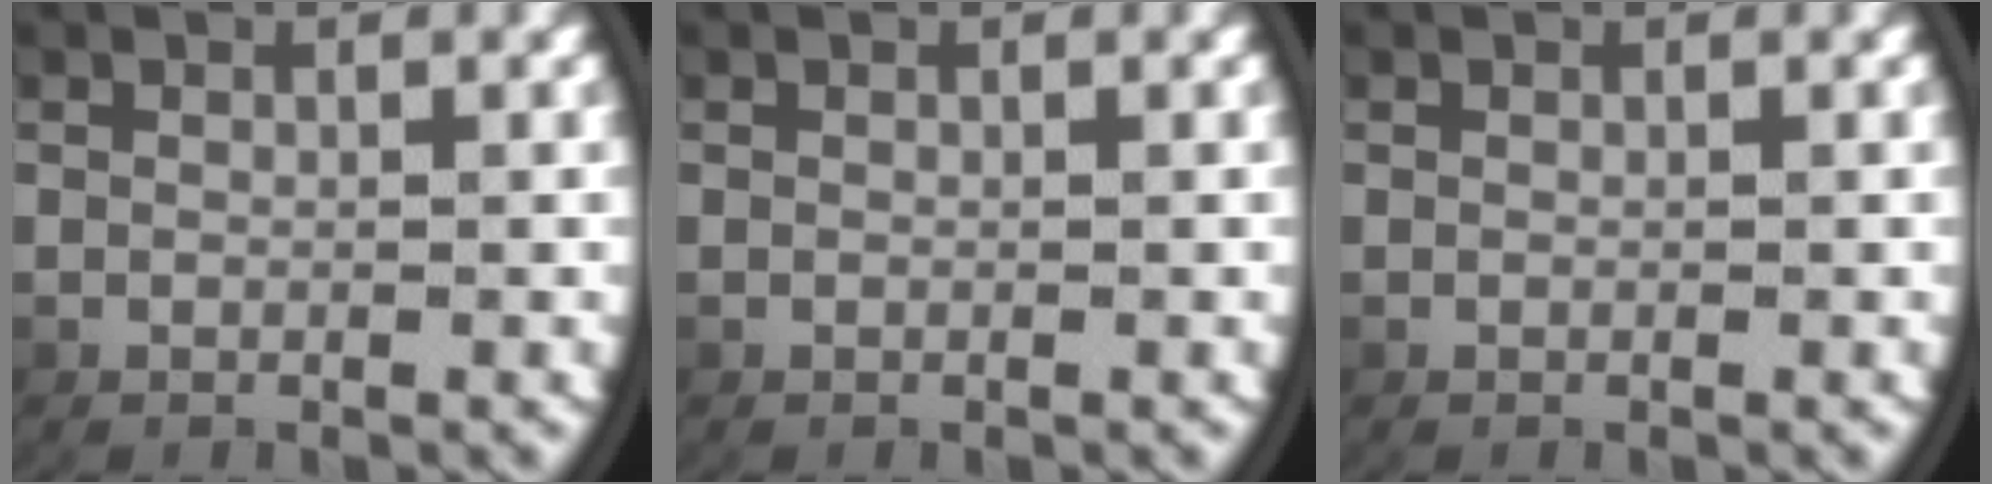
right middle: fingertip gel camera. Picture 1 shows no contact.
{"total": 0.0}
{"total": 0.0}